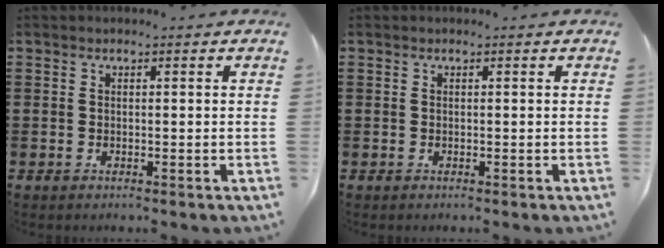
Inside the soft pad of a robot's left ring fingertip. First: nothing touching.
{"total": 0.0}